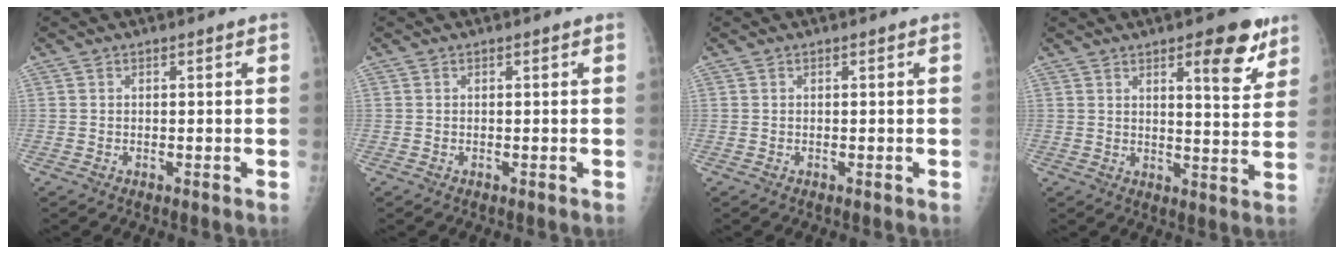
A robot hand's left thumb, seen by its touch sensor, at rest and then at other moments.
{"total": 0.0}
{"total": 0.0}
{"total": 10.4, "force": [6.0, 3.1, 7.9], "torque": [-0.079, -0.033, 0.078]}